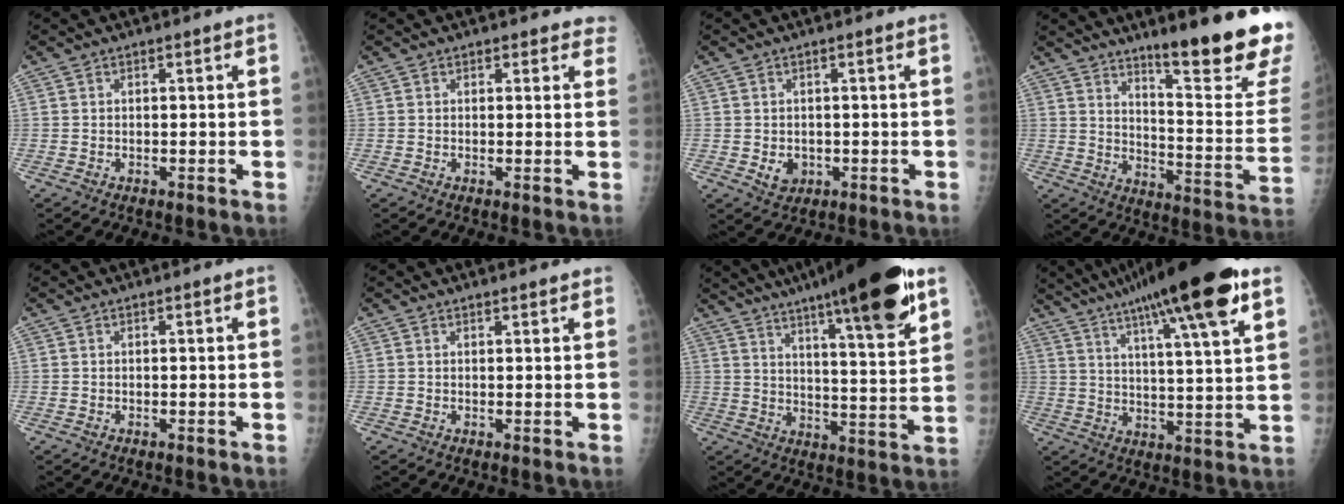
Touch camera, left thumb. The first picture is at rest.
{"total": 3.9, "force": [3.3, 1.9, 0.3], "torque": [0.039, -0.013, 0.018]}
{"total": 3.1, "force": [-0.5, 2.5, 1.6], "torque": [-0.015, -0.001, 0.003]}
{"total": 21.6, "force": [15.6, 2.4, 14.8], "torque": [-0.177, -0.121, 0.223]}
{"total": 0.0}
{"total": 1.9, "force": [1.7, 0.5, 0.7], "torque": [0.002, -0.001, 0.019]}
{"total": 22.9, "force": [14.5, 3.4, 17.3], "torque": [-0.247, -0.047, 0.214]}
{"total": 21.5, "force": [12.8, 2.7, 17.0], "torque": [-0.264, -0.021, 0.197]}